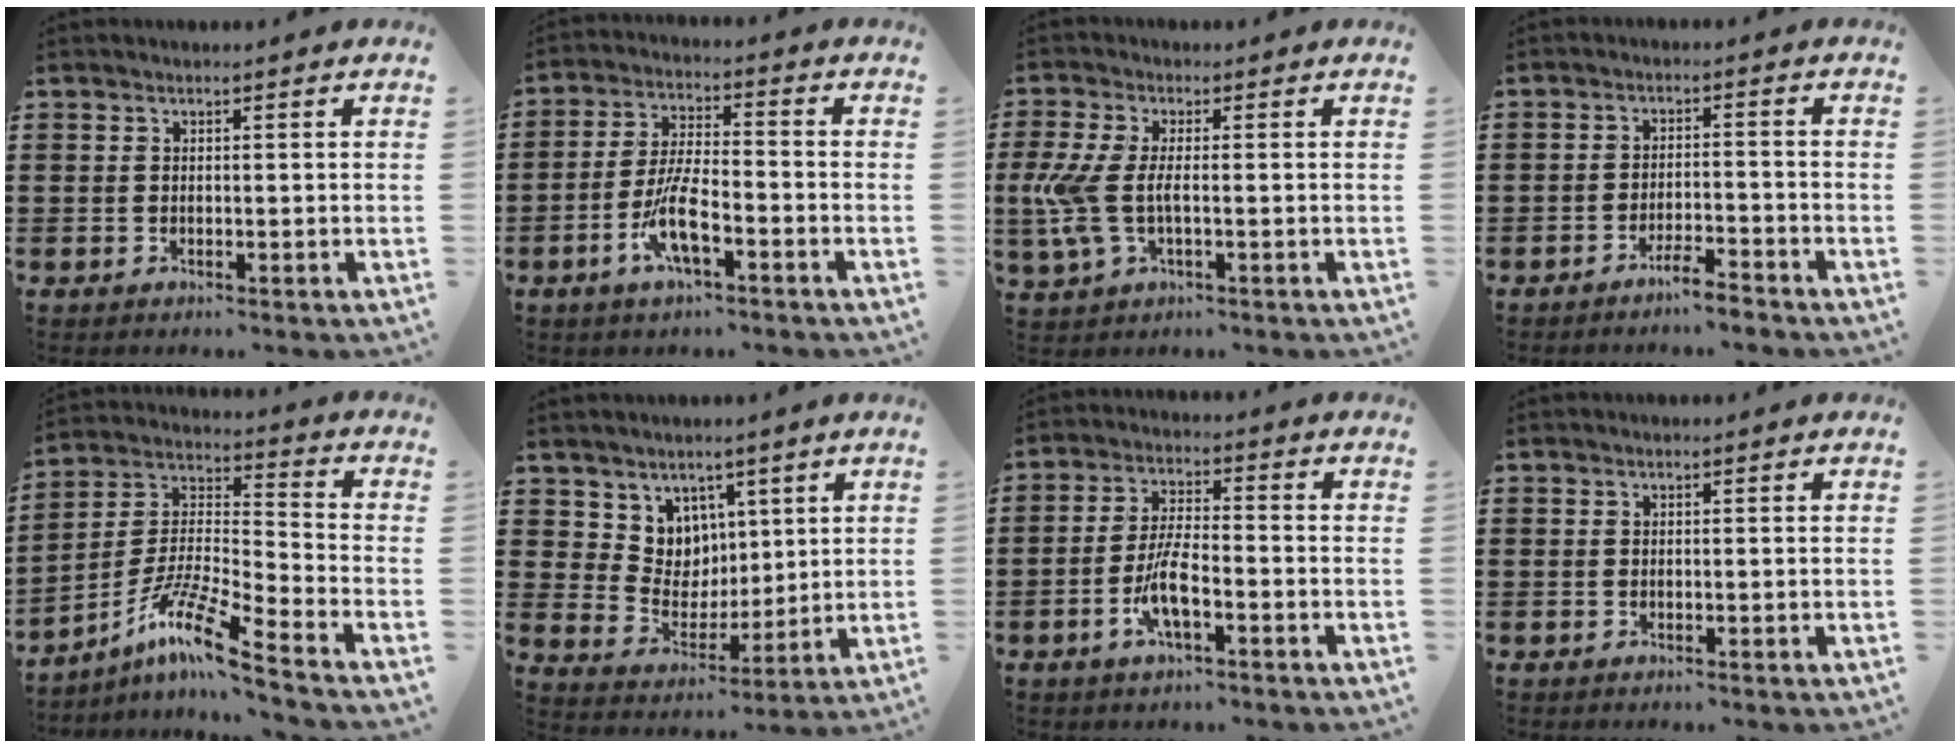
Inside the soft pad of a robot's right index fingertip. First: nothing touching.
{"total": 7.7, "force": [-3.5, 2.1, 6.5], "torque": [-0.142, -0.008, -0.070]}
{"total": 5.9, "force": [-0.6, 2.6, 5.2], "torque": [-0.139, -0.012, -0.020]}
{"total": 3.5, "force": [-3.3, 0.0, 1.1], "torque": [-0.020, 0.002, -0.065]}
{"total": 11.1, "force": [-9.0, 0.1, 6.5], "torque": [-0.137, -0.003, -0.182]}
{"total": 6.7, "force": [4.3, 5.2, -0.3], "torque": [-0.039, -0.026, 0.085]}
{"total": 6.5, "force": [-2.7, 1.8, 5.6], "torque": [-0.124, -0.005, -0.056]}
{"total": 0.0}